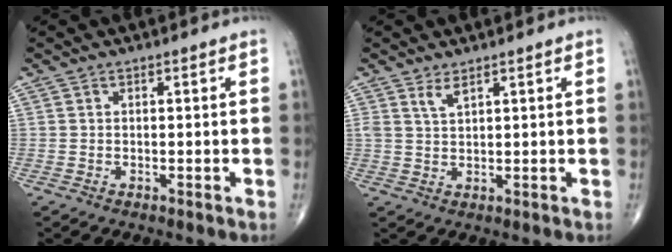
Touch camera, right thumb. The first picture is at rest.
{"total": 2.3, "force": [1.7, 0.5, 1.4], "torque": [-0.031, -0.012, 0.038]}